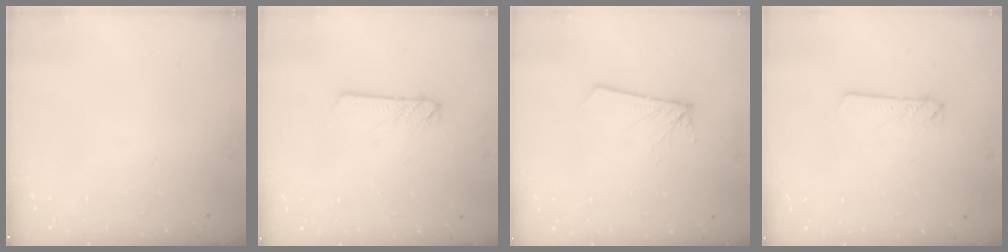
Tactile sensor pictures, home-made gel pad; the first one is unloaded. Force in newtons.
{"total": 3.0, "press": 3.0, "slide": 0.2}
{"total": 2.8, "press": 2.8, "slide": 0.3}
{"total": 2.4, "press": 2.4, "slide": 0.2}